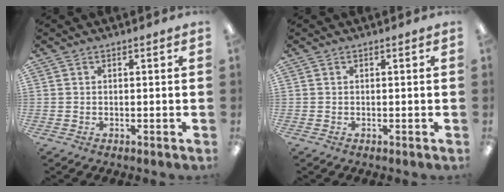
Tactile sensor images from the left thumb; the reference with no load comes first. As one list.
[{"total": 0.0}]